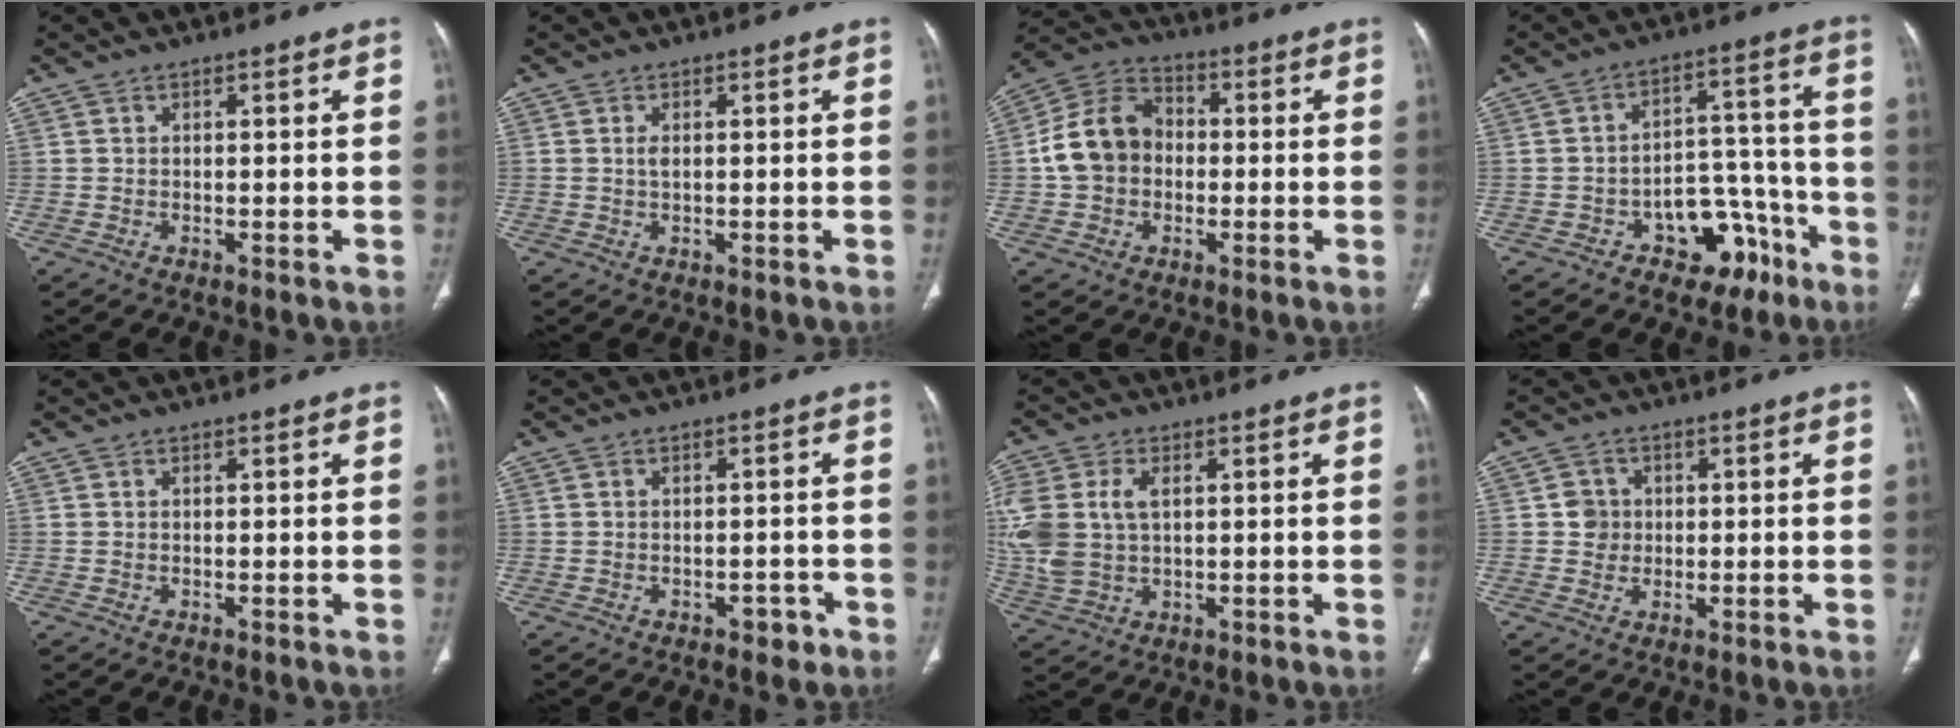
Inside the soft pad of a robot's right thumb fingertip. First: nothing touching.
{"total": 1.0, "force": [0.2, 0.4, 0.9], "torque": [-0.020, -0.002, 0.005]}
{"total": 11.5, "force": [-0.6, 9.3, 6.7], "torque": [-0.112, 0.034, -0.022]}
{"total": 12.7, "force": [-7.0, 8.0, 7.0], "torque": [-0.039, 0.080, -0.094]}
{"total": 0.0}
{"total": 2.4, "force": [-1.4, 1.5, 1.2], "torque": [-0.006, 0.010, -0.015]}
{"total": 12.6, "force": [2.2, 8.2, 9.3], "torque": [-0.234, 0.005, 0.050]}
{"total": 3.6, "force": [0.3, 3.5, 0.9], "torque": [0.007, 0.005, 0.003]}